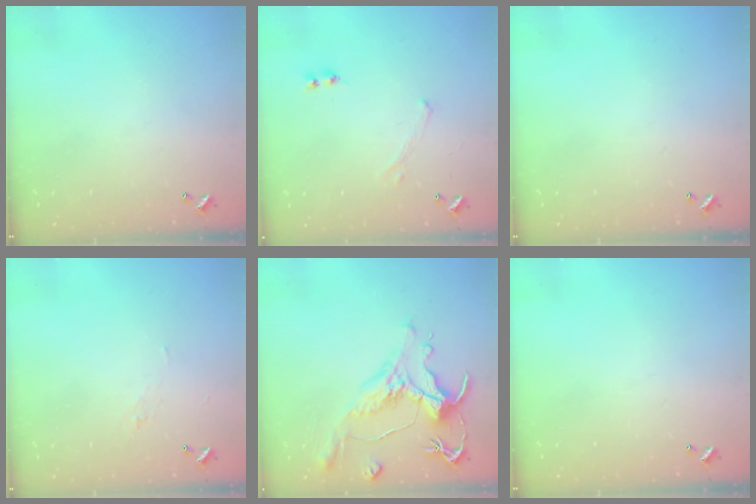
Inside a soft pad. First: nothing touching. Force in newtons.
{"total": 0.0}
{"total": 0.0}
{"total": 2.0, "press": 1.9, "slide": 0.5}
{"total": 1.7, "press": 0.9, "slide": 1.4}
{"total": 0.0}